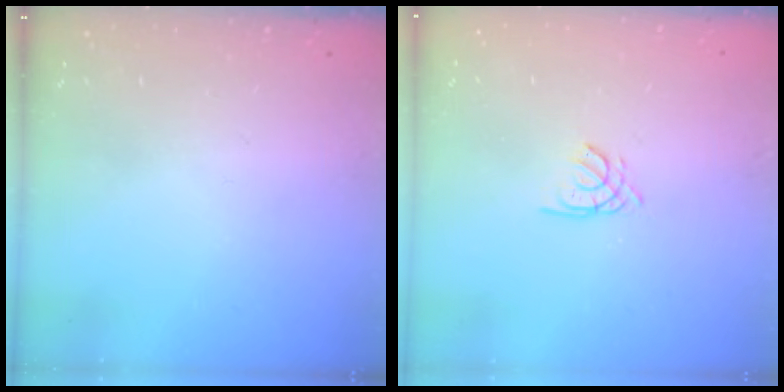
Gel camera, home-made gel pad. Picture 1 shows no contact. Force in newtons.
{"total": 1.6, "press": 1.5, "slide": 0.4}